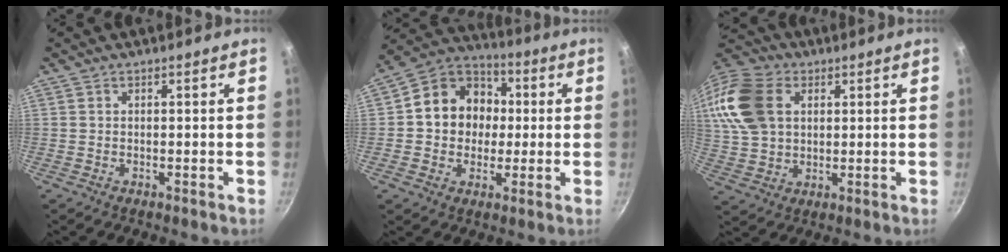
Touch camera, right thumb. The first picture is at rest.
{"total": 14.0, "force": [0.8, 12.0, 7.2], "torque": [-0.075, 0.026, -0.001]}
{"total": 17.5, "force": [4.7, 12.7, 11.2], "torque": [-0.222, 0.010, 0.086]}